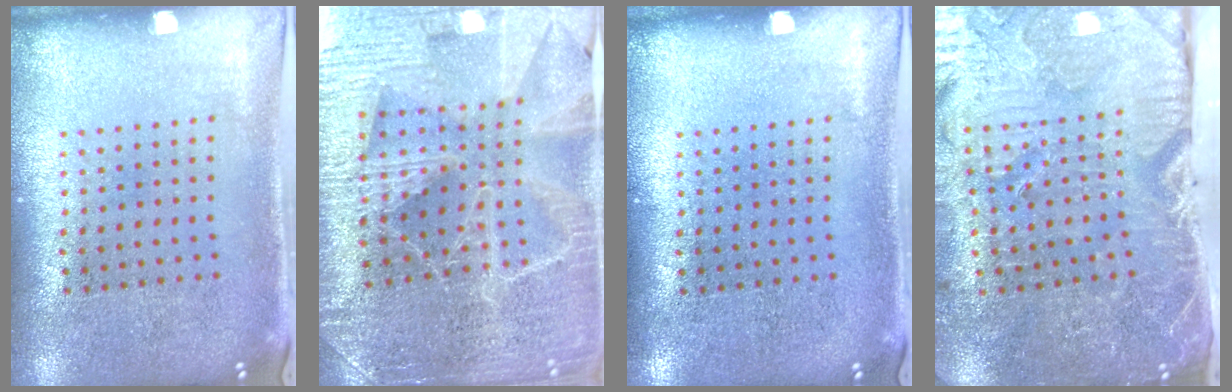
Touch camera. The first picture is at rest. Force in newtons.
{"total": 4.0, "press": 3.8, "slide": 1.1}
{"total": 0.0}
{"total": 4.1, "press": 4.1, "slide": 0.8}